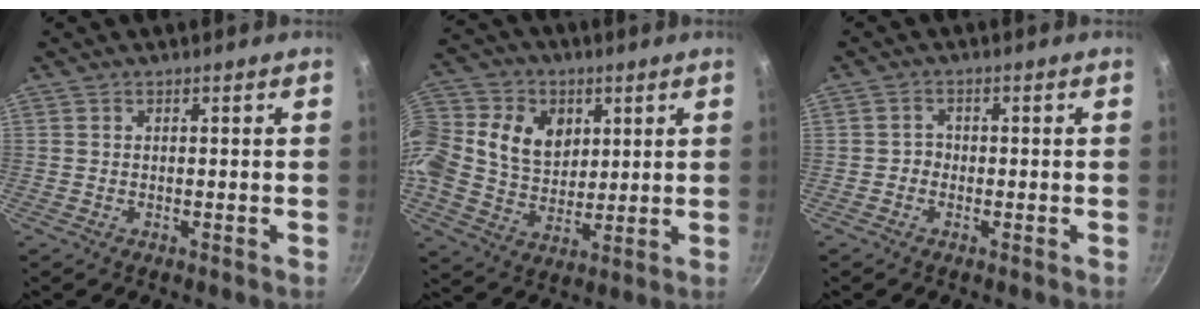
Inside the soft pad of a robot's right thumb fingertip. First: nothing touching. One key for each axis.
{"total": 22.9, "fx": 5.4, "fy": 18.3, "fz": 12.7, "tx": -0.285, "ty": 0.038, "tz": 0.097}
{"total": 1.6, "fx": -0.7, "fy": 1.3, "fz": 0.4, "tx": 0.002, "ty": 0.008, "tz": -0.015}